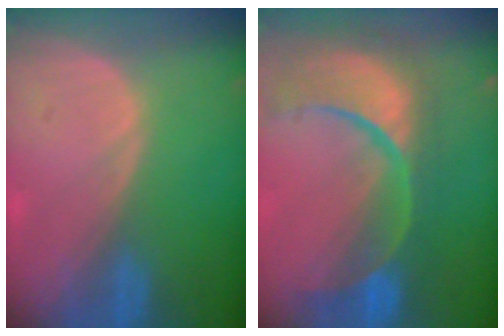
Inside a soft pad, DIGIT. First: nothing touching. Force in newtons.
{"total": 13.7, "press": 10.8, "slide": 8.4}